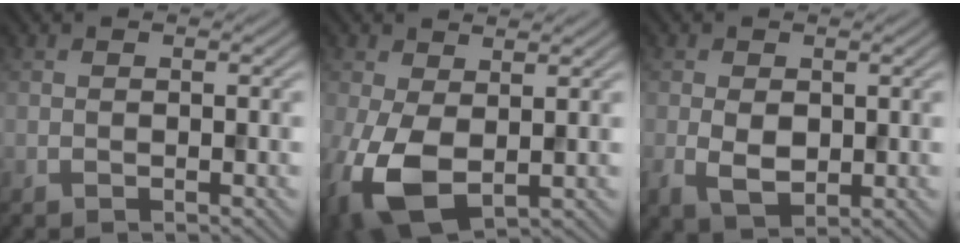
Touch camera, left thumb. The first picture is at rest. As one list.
[{"total": 7.5, "force": [-1.1, 4.4, 6.1], "torque": [-0.157, -0.008, -0.025]}, {"total": 3.9, "force": [-0.1, 2.6, 2.9], "torque": [-0.063, -0.007, 0.000]}]